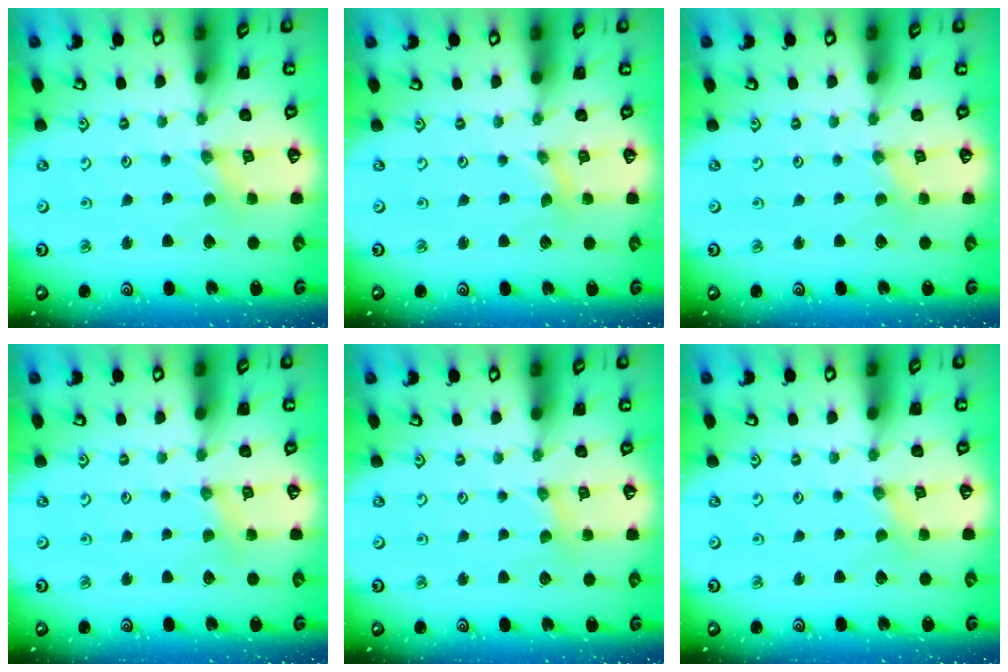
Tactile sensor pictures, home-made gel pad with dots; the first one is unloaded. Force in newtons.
{"total": 0.0}
{"total": 0.0}
{"total": 2.5, "press": 2.5, "slide": 0.3}
{"total": 1.6, "press": 1.6, "slide": 0.3}
{"total": 0.0}